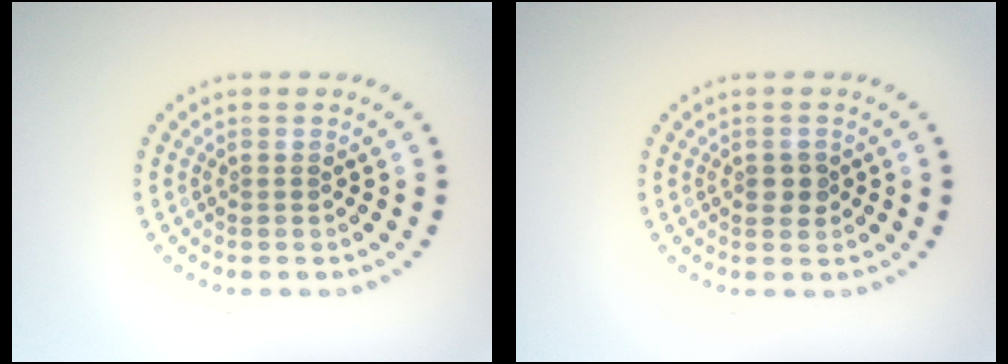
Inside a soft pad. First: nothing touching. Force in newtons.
{"total": 1.4, "press": 1.4, "slide": 0.1}